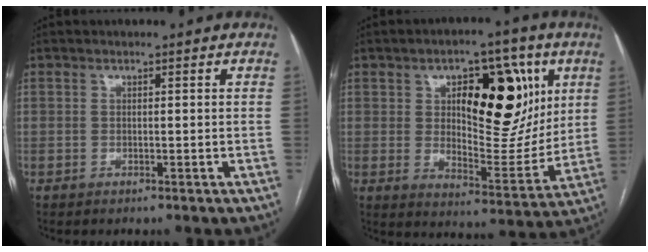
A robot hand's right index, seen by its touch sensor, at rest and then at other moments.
{"total": 17.5, "force": [5.7, 7.5, 14.8], "torque": [-0.200, 0.009, 0.093]}